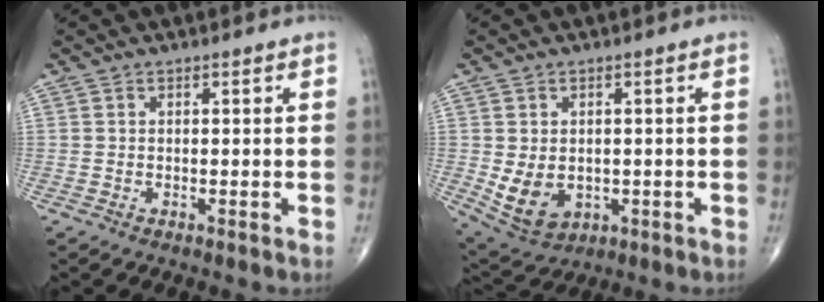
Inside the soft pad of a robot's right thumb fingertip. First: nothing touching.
{"total": 7.7, "force": [-0.7, 5.6, 5.2], "torque": [-0.078, -0.008, 0.010]}